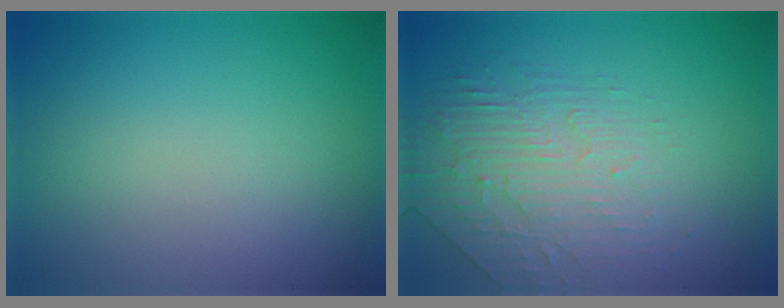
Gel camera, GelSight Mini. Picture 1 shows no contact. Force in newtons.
{"total": 2.5, "press": 1.8, "slide": 1.6}